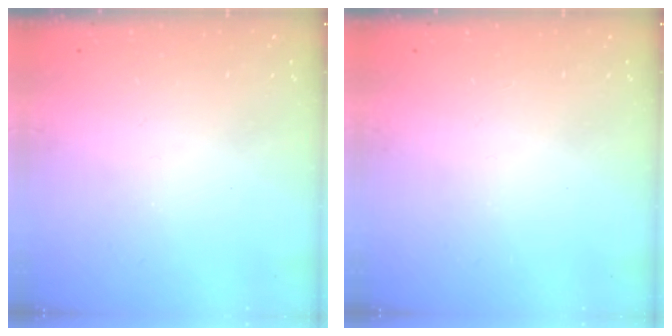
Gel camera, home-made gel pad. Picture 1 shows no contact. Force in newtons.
{"total": 0.0}